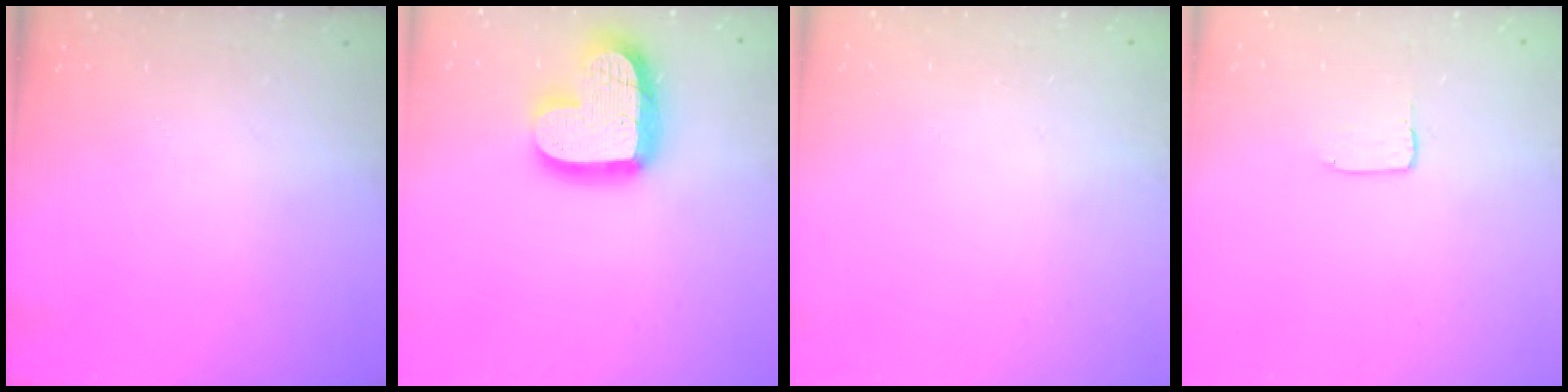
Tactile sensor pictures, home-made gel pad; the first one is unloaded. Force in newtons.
{"total": 17.7, "press": 17.7, "slide": 1.5}
{"total": 0.0}
{"total": 2.0, "press": 2.0, "slide": 0.1}